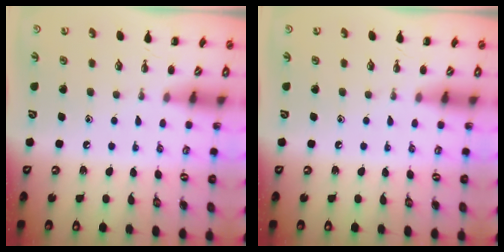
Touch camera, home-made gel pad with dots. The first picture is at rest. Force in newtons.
{"total": 0.0}